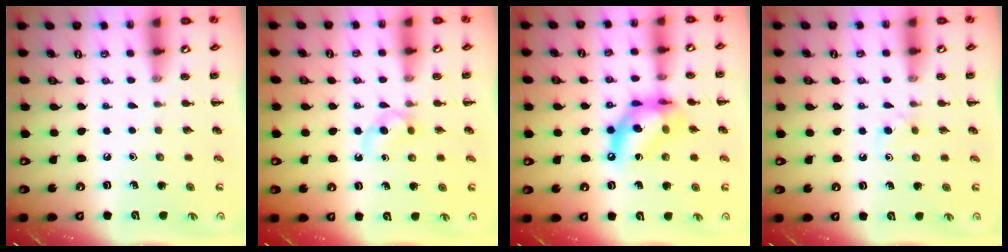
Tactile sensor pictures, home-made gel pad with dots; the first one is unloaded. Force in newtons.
{"total": 3.0, "press": 2.8, "slide": 1.1}
{"total": 12.6, "press": 12.1, "slide": 3.3}
{"total": 3.9, "press": 3.6, "slide": 1.4}